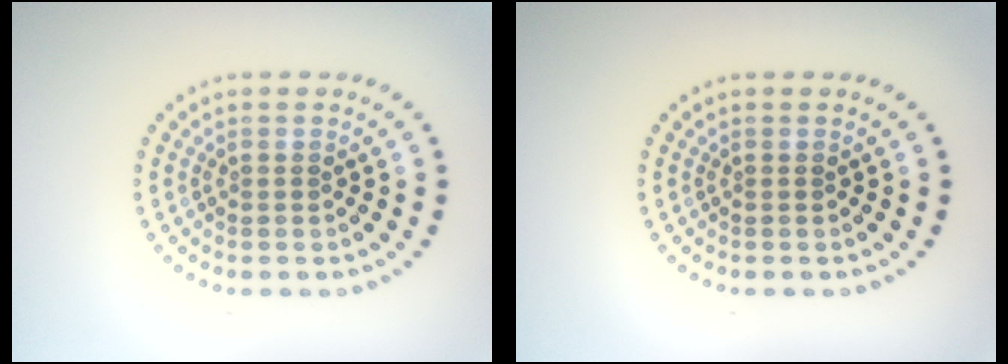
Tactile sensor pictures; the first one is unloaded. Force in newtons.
{"total": 0.0}